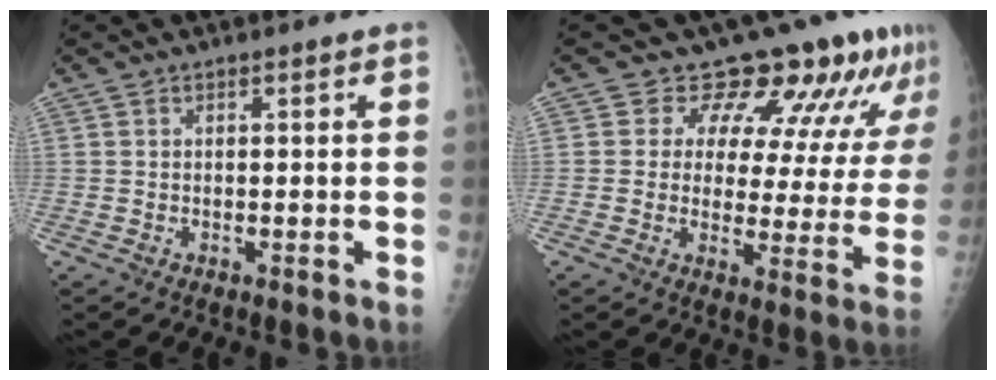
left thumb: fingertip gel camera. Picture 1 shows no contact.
{"total": 14.8, "force": [12.1, 6.3, 5.7], "torque": [-0.024, -0.069, 0.131]}